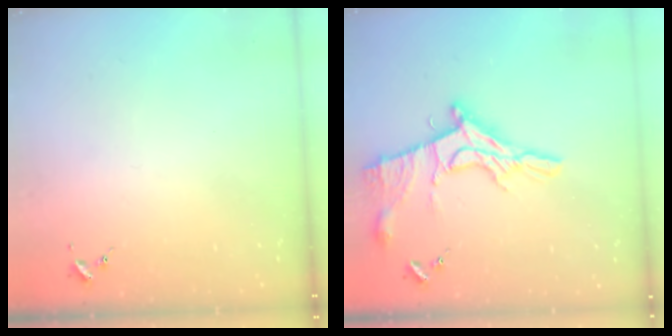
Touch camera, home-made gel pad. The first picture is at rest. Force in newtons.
{"total": 17.2, "press": 17.1, "slide": 1.2}